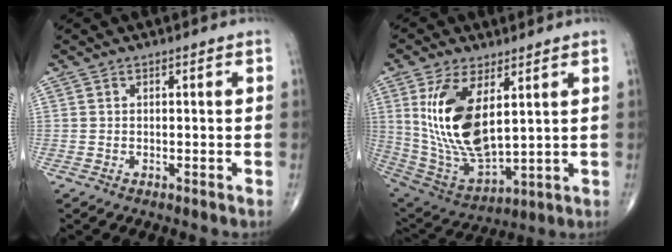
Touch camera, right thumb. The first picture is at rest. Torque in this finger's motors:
{"motor_torque": [-0.58, 1.80, 1.87, 0.90, 0.48]}